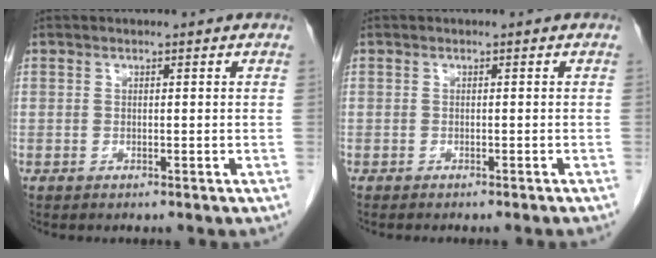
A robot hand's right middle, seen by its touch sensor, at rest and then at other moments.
{"total": 2.9, "force": [-2.5, -0.3, 1.3], "torque": [-0.014, 0.003, -0.031]}